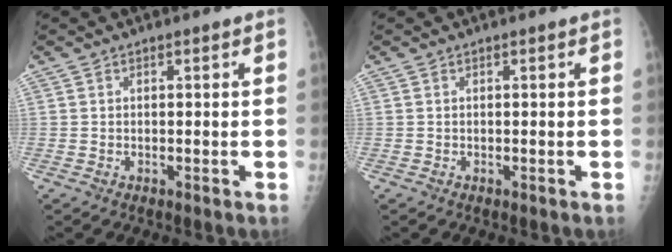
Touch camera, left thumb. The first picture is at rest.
{"total": 0.0}